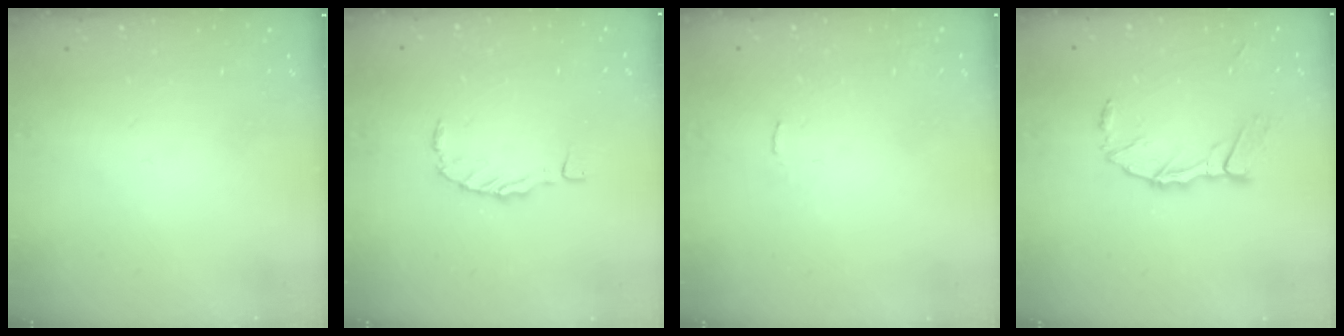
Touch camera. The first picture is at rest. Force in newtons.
{"total": 0.0}
{"total": 0.0}
{"total": 10.3, "press": 10.2, "slide": 1.4}